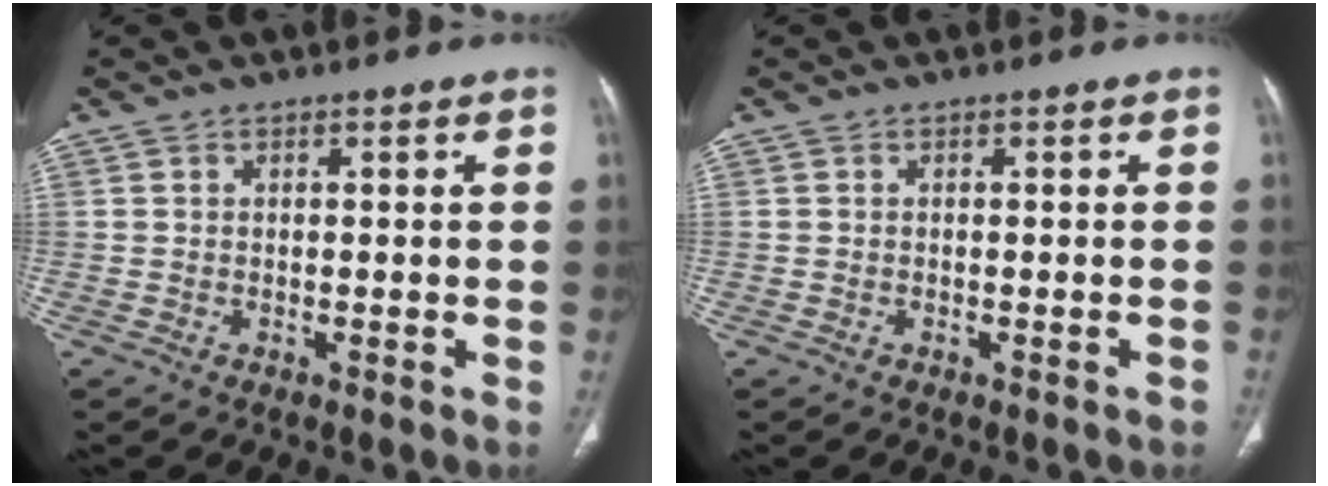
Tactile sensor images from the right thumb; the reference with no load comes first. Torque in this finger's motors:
{"motor_torque": [0.35, 0.24, 0.44, -0.13, 0.09]}